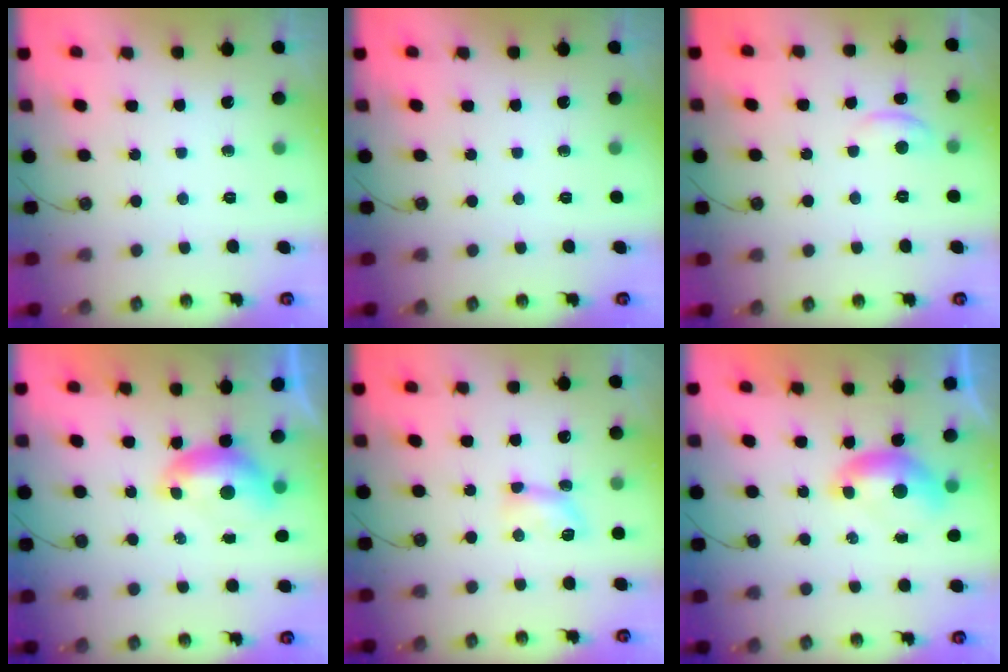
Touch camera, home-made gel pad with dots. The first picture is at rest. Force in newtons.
{"total": 0.0}
{"total": 0.6, "press": 0.5, "slide": 0.3}
{"total": 0.9, "press": 0.7, "slide": 0.6}
{"total": 3.8, "press": 3.7, "slide": 0.8}
{"total": 0.8, "press": 0.6, "slide": 0.5}